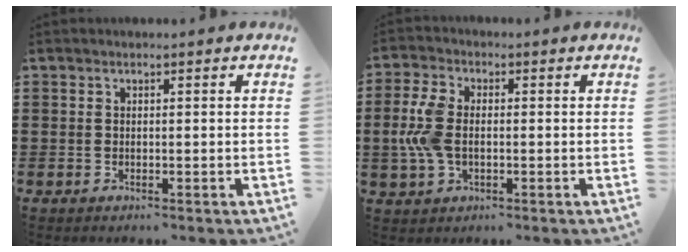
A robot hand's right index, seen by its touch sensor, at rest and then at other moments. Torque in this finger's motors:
{"motor_torque": [0.42, -0.35, 0.37, 0.18]}